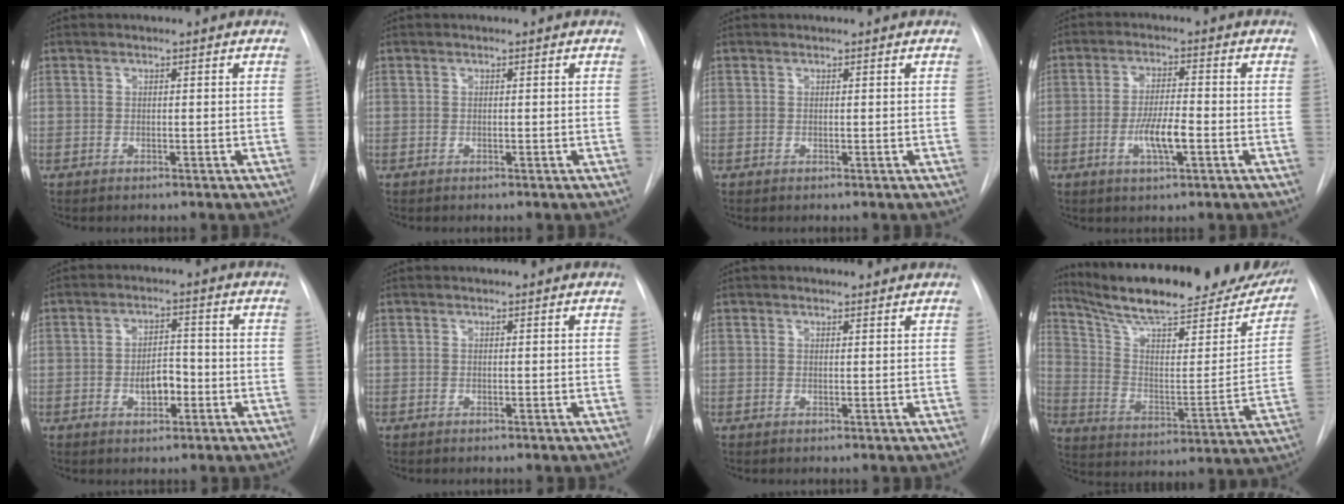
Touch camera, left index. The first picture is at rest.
{"total": 0.0}
{"total": 0.0}
{"total": 5.7, "force": [-2.2, 1.0, 5.1], "torque": [-0.099, -0.008, -0.038]}
{"total": 4.3, "force": [-1.8, 2.2, 3.3], "torque": [-0.051, 0.001, -0.026]}
{"total": 0.0}
{"total": 2.5, "force": [2.4, 0.7, 0.5], "torque": [-0.008, 0.016, 0.027]}
{"total": 27.6, "force": [23.7, 5.3, 13.0], "torque": [-0.200, -0.053, 0.326]}